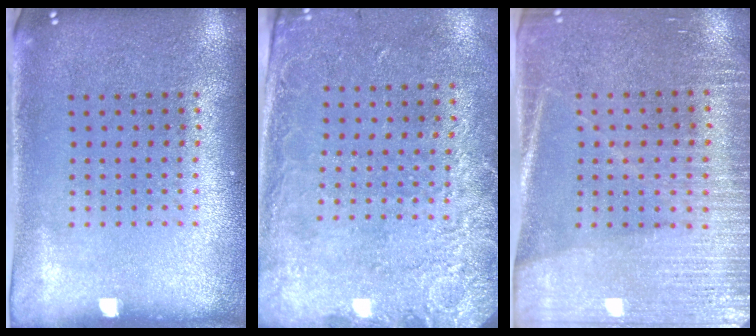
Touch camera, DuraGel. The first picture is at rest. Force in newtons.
{"total": 2.6, "press": 1.9, "slide": 1.8}
{"total": 3.3, "press": 2.9, "slide": 1.5}